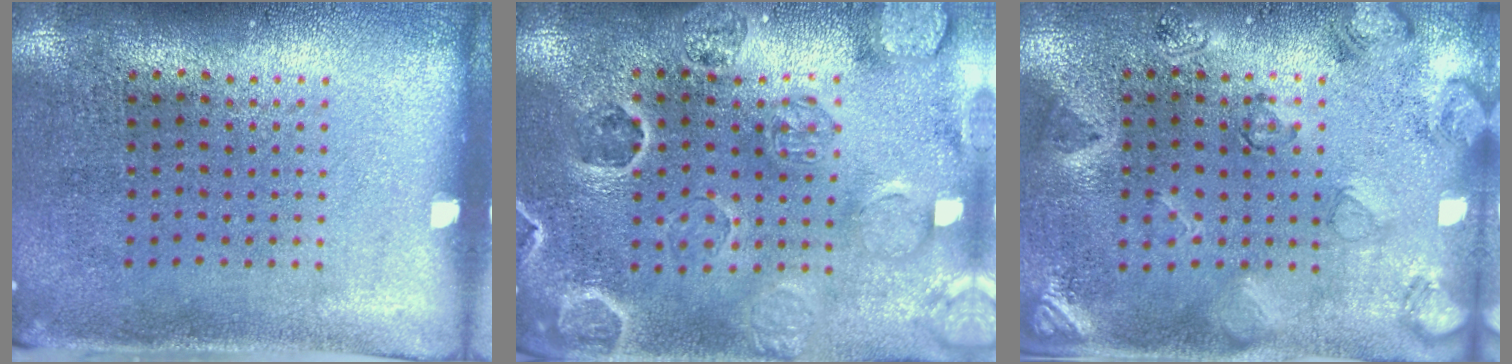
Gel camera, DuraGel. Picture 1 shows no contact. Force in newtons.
{"total": 2.7, "press": 2.6, "slide": 0.8}
{"total": 2.5, "press": 1.8, "slide": 1.8}